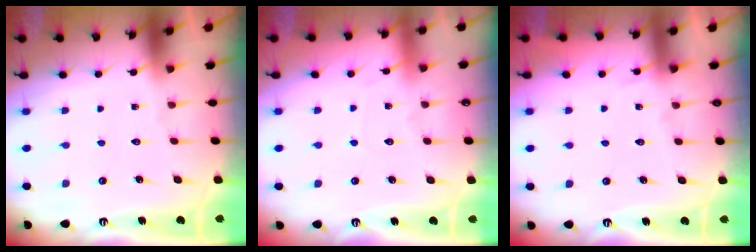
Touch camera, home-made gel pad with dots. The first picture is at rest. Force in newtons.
{"total": 2.9, "press": 2.8, "slide": 0.4}
{"total": 5.1, "press": 5.0, "slide": 0.7}